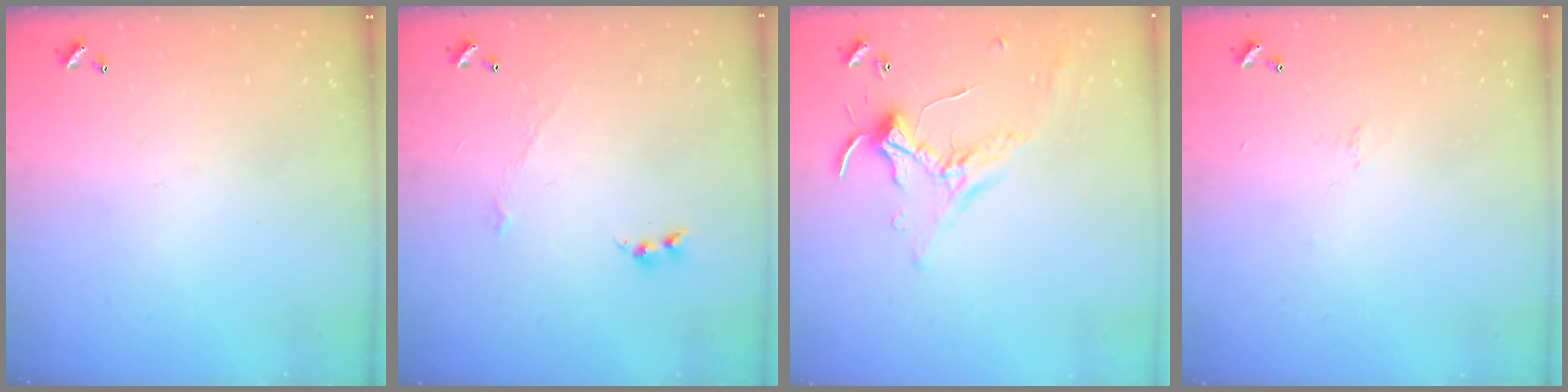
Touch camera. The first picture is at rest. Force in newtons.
{"total": 1.9, "press": 1.8, "slide": 0.4}
{"total": 0.9, "press": 0.8, "slide": 0.4}
{"total": 0.6, "press": 0.4, "slide": 0.5}